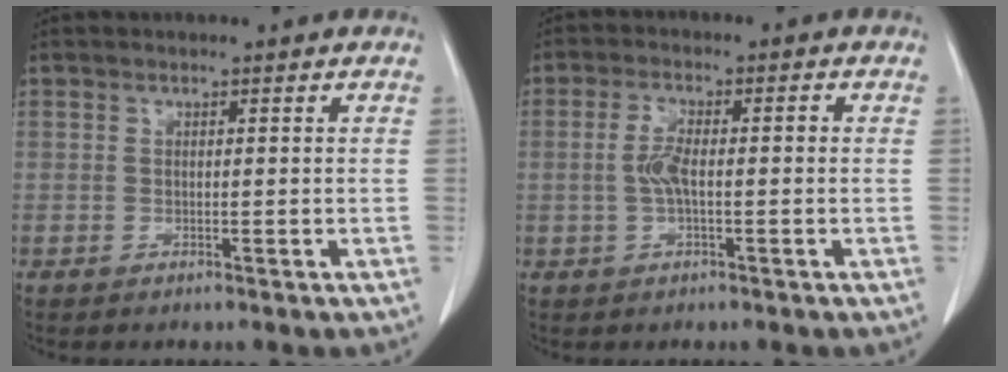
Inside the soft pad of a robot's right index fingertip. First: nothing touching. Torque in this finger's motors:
{"motor_torque": [0.10, 0.00, 0.08, 0.07]}